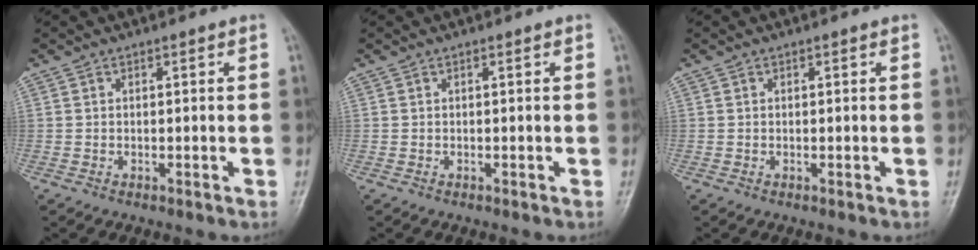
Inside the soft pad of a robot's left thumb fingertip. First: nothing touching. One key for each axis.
{"total": 0.0}
{"total": 0.0}